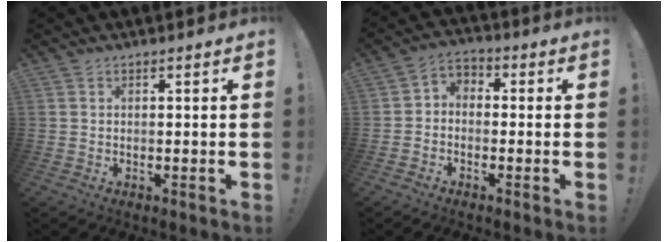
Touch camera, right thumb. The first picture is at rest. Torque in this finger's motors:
{"motor_torque": [0.61, 0.21, -0.03, 0.09, 0.03]}